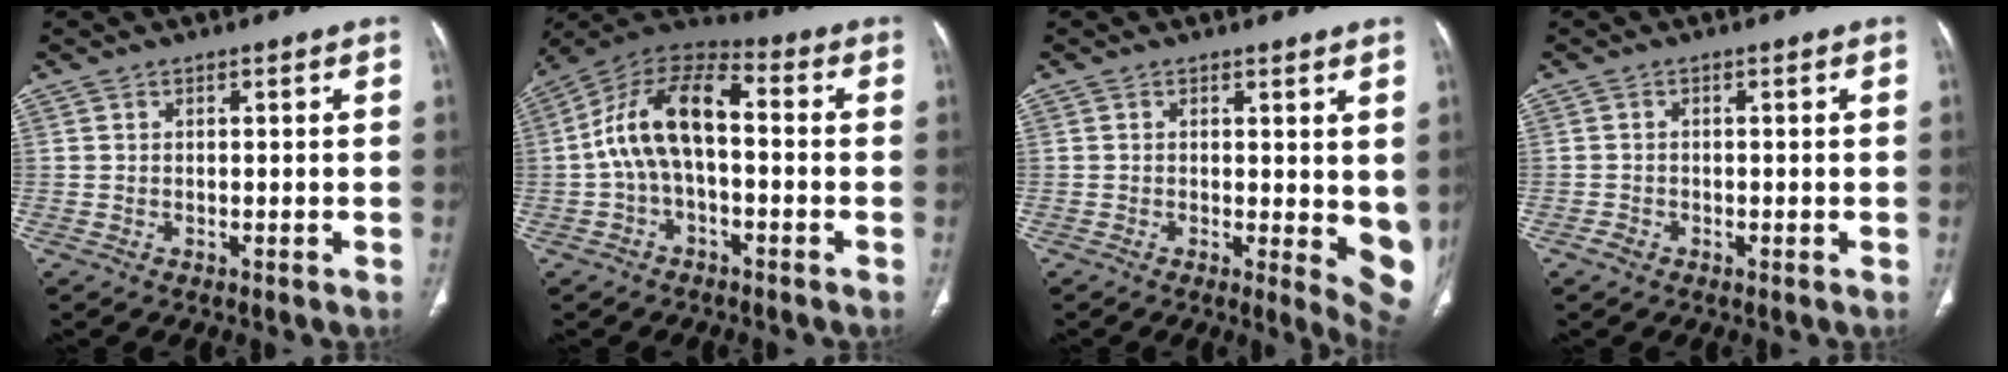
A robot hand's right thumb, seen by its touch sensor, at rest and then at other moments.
{"total": 13.3, "force": [-0.6, 7.0, 11.3], "torque": [-0.204, 0.047, -0.022]}
{"total": 7.3, "force": [0.5, 2.7, 6.8], "torque": [-0.074, -0.017, 0.007]}
{"total": 1.0, "force": [-0.6, 0.7, 0.4], "torque": [-0.006, 0.002, -0.015]}